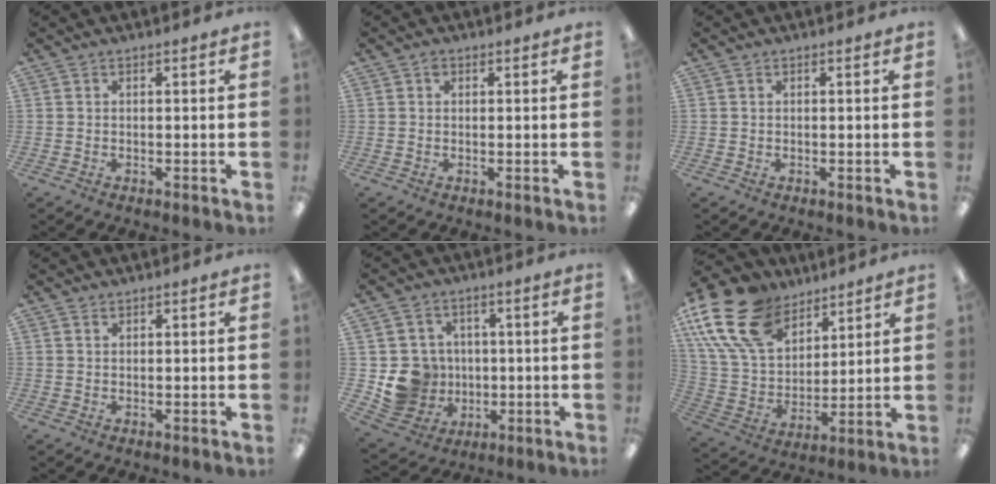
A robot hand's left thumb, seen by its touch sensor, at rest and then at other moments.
{"total": 1.0, "force": [0.3, 0.7, 0.6], "torque": [-0.013, 0.004, 0.005]}
{"total": 0.0}
{"total": 0.7, "force": [0.6, 0.3, 0.2], "torque": [-0.005, 0.000, 0.011]}
{"total": 10.4, "force": [-0.6, 10.1, 2.2], "torque": [-0.076, 0.008, 0.004]}
{"total": 20.8, "force": [12.9, 12.3, 10.6], "torque": [-0.243, -0.065, 0.240]}